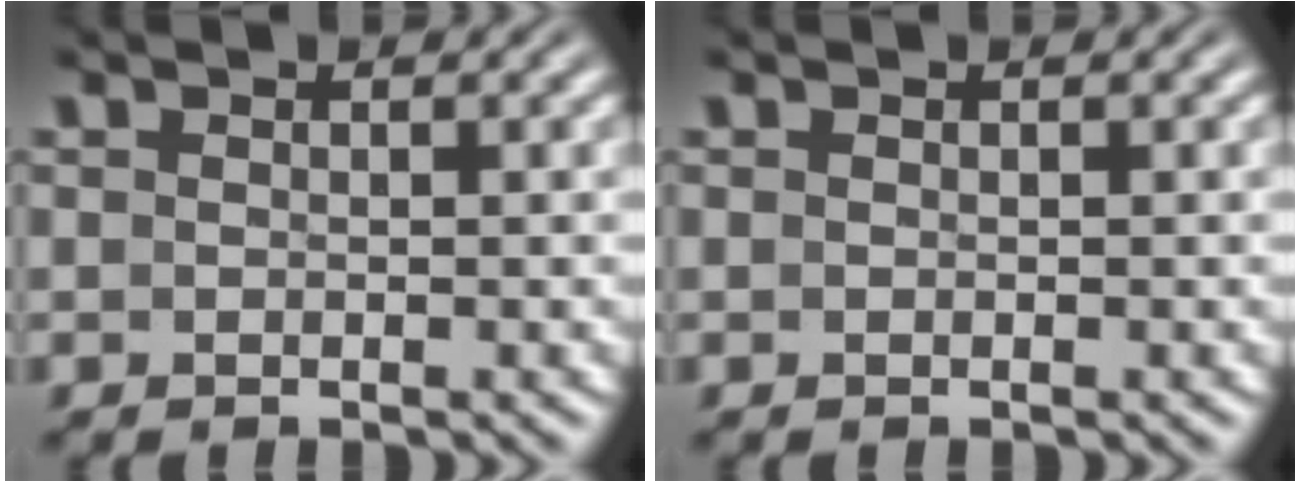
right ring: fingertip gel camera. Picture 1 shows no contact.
{"total": 0.0}